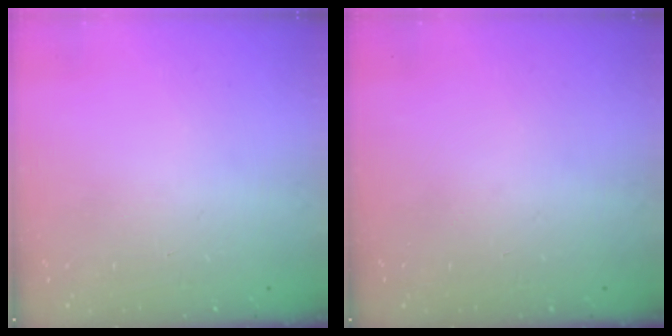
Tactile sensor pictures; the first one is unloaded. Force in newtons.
{"total": 0.0}